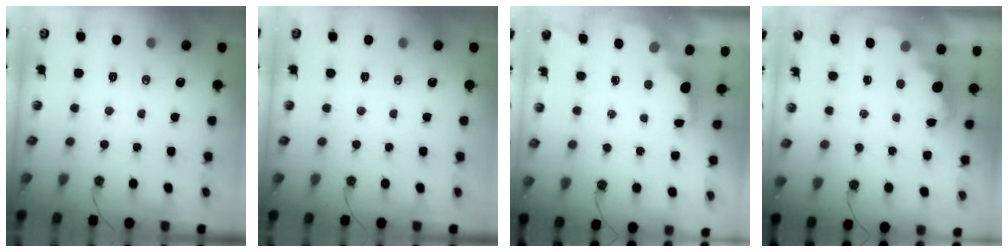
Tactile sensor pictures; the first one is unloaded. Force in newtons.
{"total": 0.0}
{"total": 2.0, "press": 1.9, "slide": 0.8}
{"total": 2.3, "press": 2.3, "slide": 0.5}